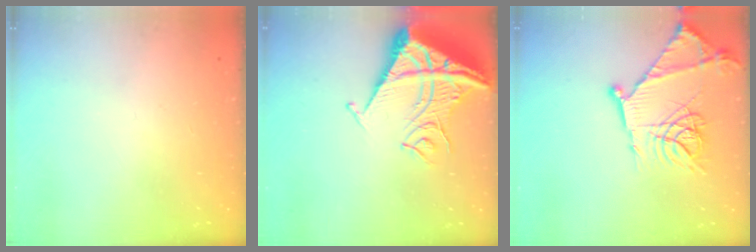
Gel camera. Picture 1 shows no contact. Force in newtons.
{"total": 16.6, "press": 16.4, "slide": 2.0}
{"total": 16.5, "press": 16.4, "slide": 1.1}